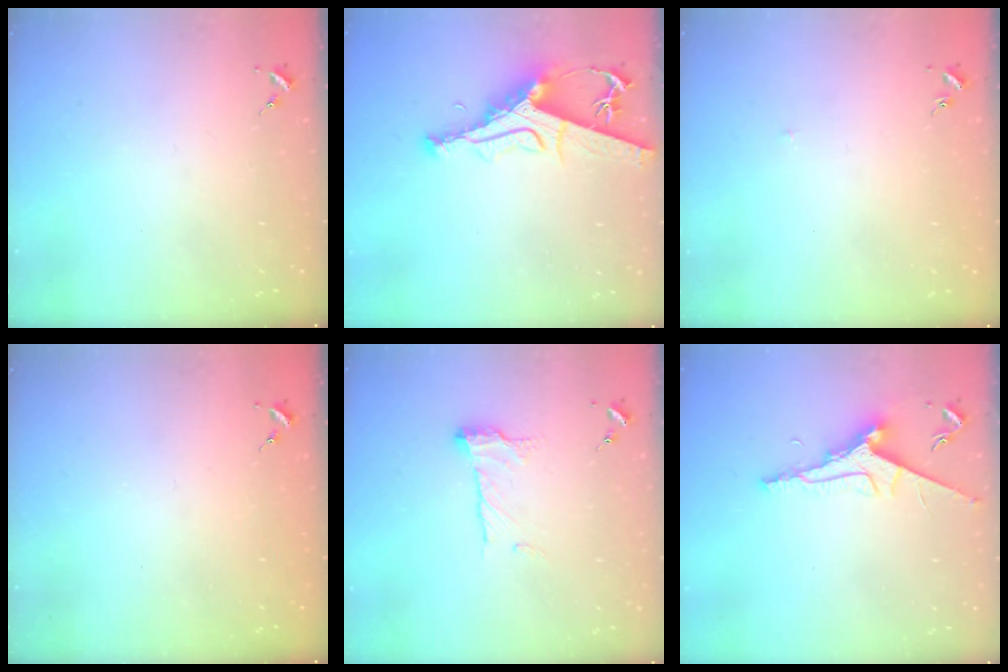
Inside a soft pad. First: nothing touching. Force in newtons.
{"total": 11.9, "press": 11.9, "slide": 1.1}
{"total": 1.4, "press": 1.3, "slide": 0.3}
{"total": 0.7, "press": 0.7, "slide": 0.0}
{"total": 11.4, "press": 11.3, "slide": 0.5}
{"total": 8.8, "press": 8.8, "slide": 0.6}